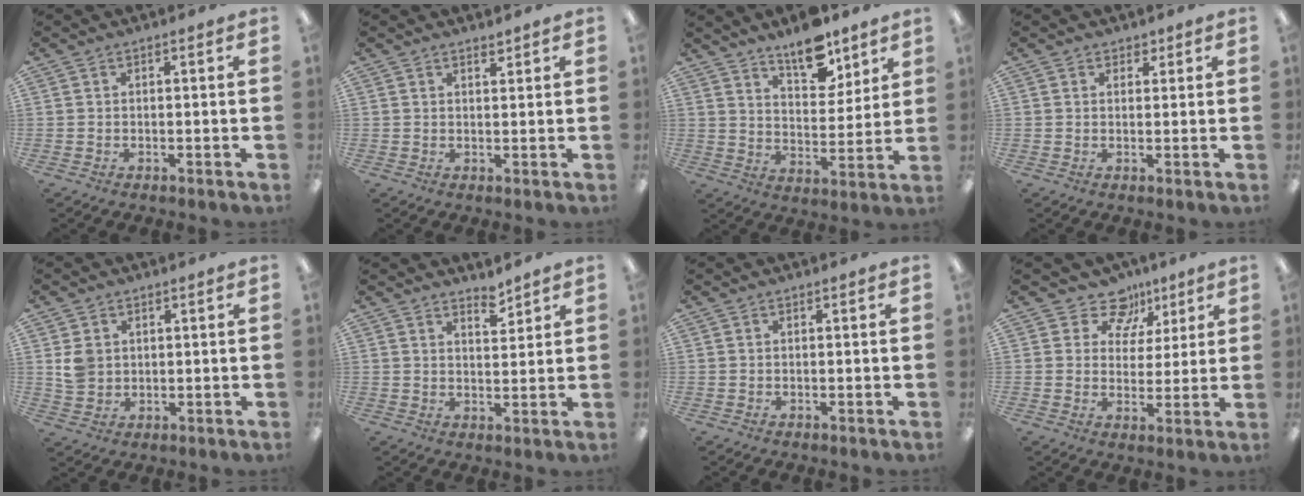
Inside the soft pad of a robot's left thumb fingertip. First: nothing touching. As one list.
[{"total": 1.5, "force": [1.4, 0.3, 0.4], "torque": [-0.009, -0.002, 0.026]}, {"total": 11.7, "force": [9.2, 5.1, 5.2], "torque": [-0.065, -0.057, 0.162]}, {"total": 1.9, "force": [1.3, 1.4, 0.3], "torque": [0.002, -0.003, 0.022]}, {"total": 4.7, "force": [1.5, 4.1, 1.6], "torque": [-0.024, 0.002, 0.027]}, {"total": 3.7, "force": [3.5, 0.9, 0.9], "torque": [0.000, -0.030, 0.060]}, {"total": 0.0}, {"total": 9.7, "force": [6.1, 7.1, 2.6], "torque": [-0.039, -0.040, 0.112]}]